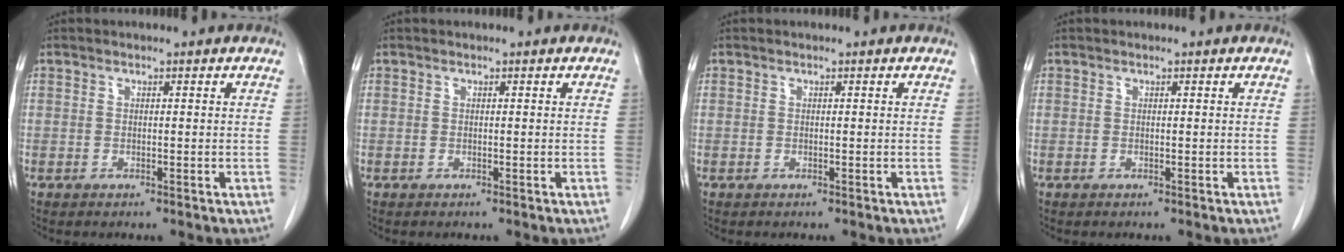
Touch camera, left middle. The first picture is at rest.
{"total": 0.0}
{"total": 0.0}
{"total": 0.0}